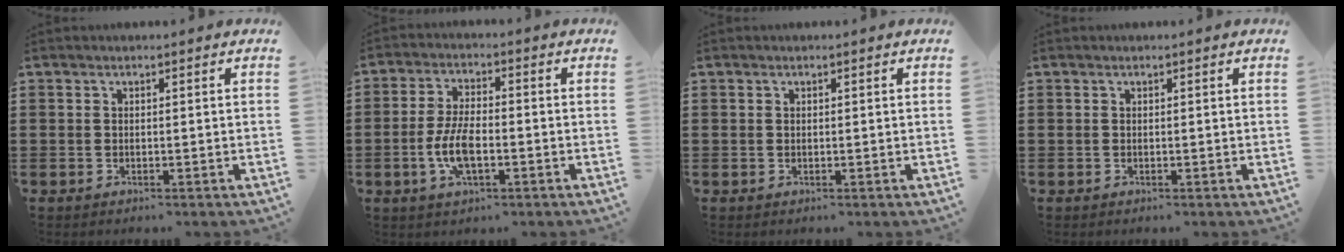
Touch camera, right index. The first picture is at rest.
{"total": 6.8, "force": [-1.8, 2.7, 6.0], "torque": [-0.136, -0.003, -0.040]}
{"total": 0.0}
{"total": 0.0}